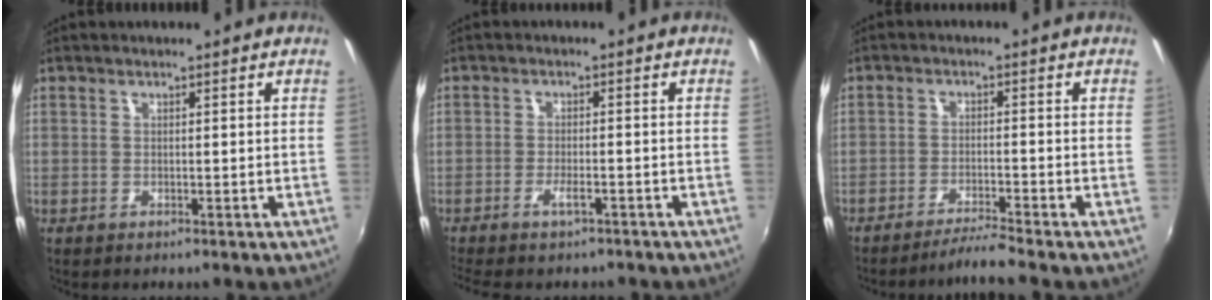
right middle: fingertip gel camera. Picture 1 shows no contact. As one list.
[{"total": 4.5, "force": [-3.5, 0.9, 2.7], "torque": [-0.066, -0.007, -0.061]}, {"total": 4.4, "force": [-4.0, -1.2, 1.2], "torque": [-0.045, 0.000, -0.073]}]